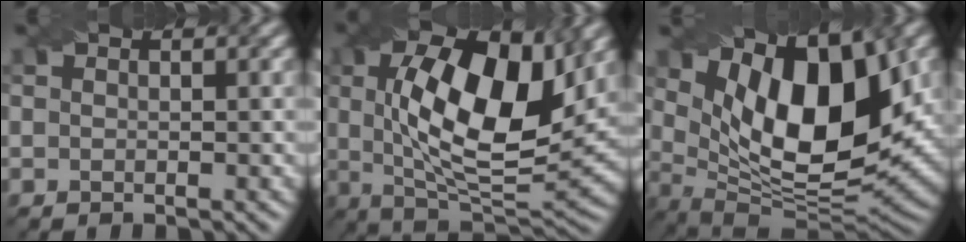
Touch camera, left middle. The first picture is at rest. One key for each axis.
{"total": 13.2, "fx": 3.0, "fy": 5.5, "fz": 11.6, "tx": -0.190, "ty": 0.001, "tz": 0.046}
{"total": 13.7, "fx": 4.1, "fy": 6.1, "fz": 11.6, "tx": -0.184, "ty": -0.009, "tz": 0.071}